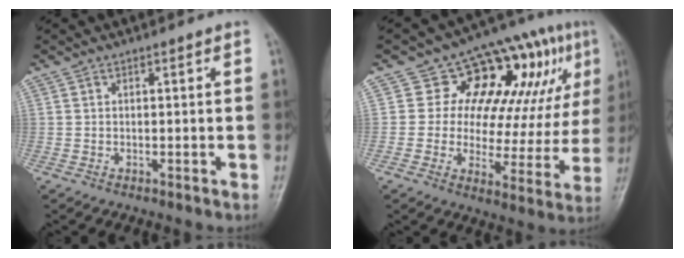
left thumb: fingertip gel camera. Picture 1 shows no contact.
{"total": 17.9, "force": [7.3, 9.7, 13.1], "torque": [-0.108, -0.011, 0.100]}